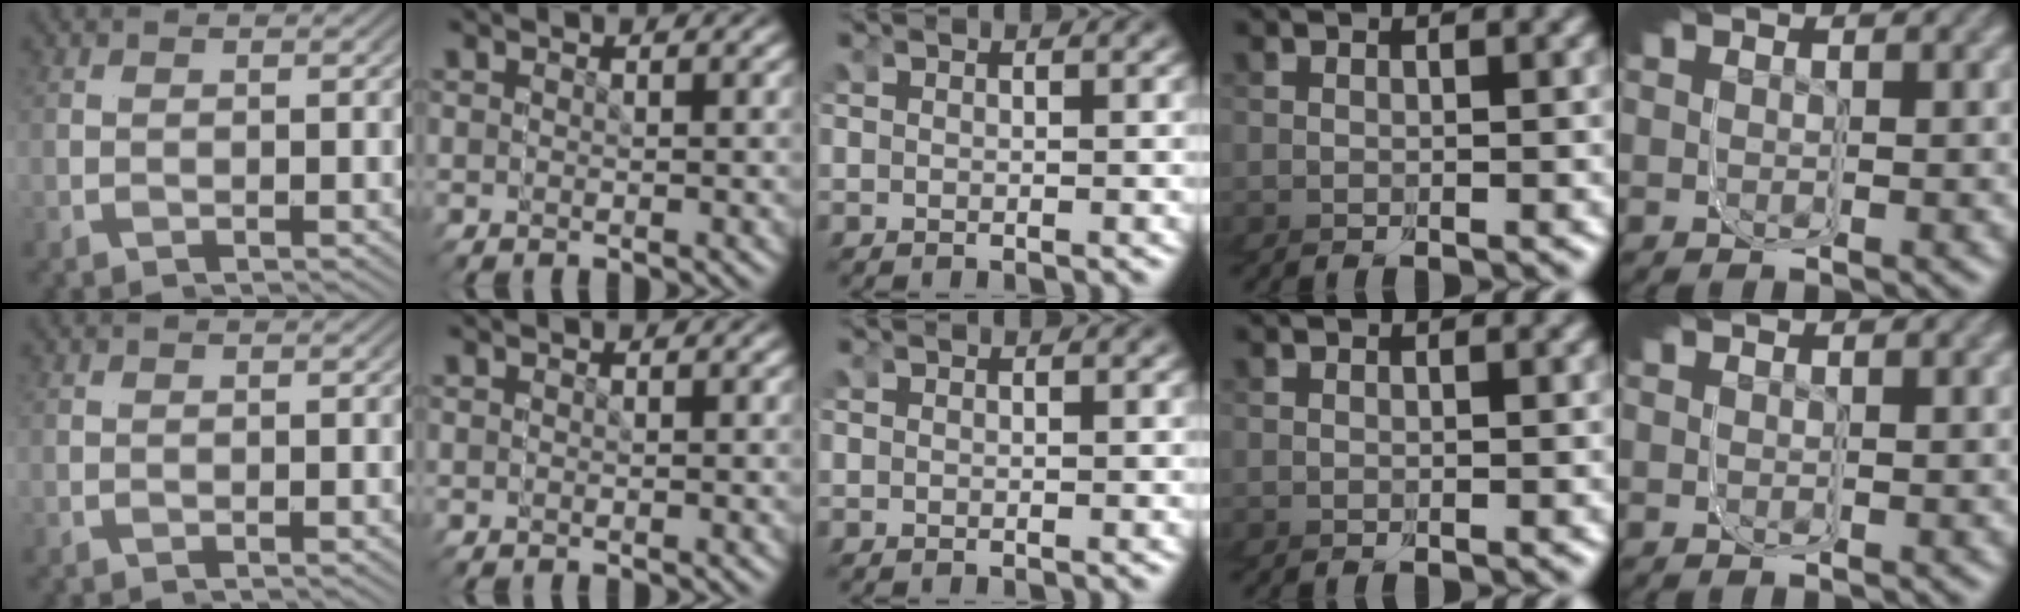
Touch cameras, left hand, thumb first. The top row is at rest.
{}